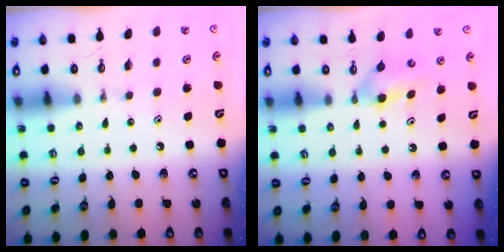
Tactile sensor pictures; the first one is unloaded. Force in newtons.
{"total": 4.2, "press": 3.8, "slide": 1.8}